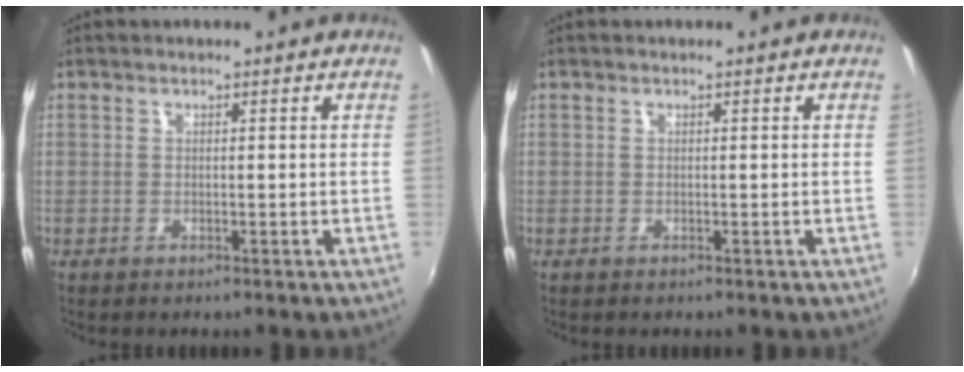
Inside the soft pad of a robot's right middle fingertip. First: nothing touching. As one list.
[{"total": 0.0}]